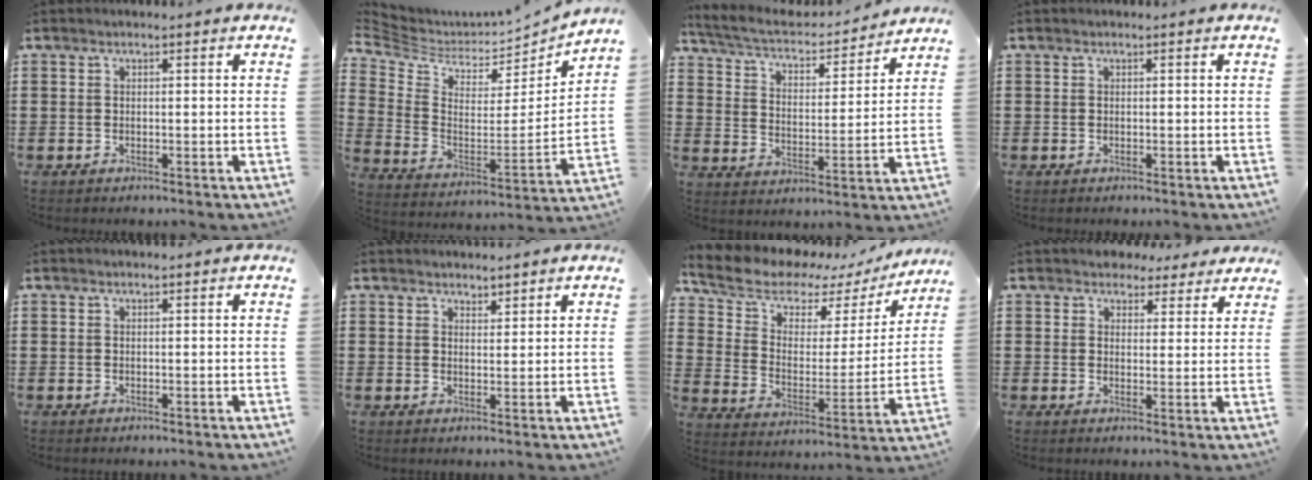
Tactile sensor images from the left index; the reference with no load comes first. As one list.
[{"total": 4.0, "force": [3.5, 1.6, 1.0], "torque": [-0.048, -0.038, 0.056]}, {"total": 4.7, "force": [4.2, 1.0, 1.8], "torque": [-0.059, -0.030, 0.066]}, {"total": 0.0}, {"total": 0.0}, {"total": 2.0, "force": [1.9, 0.5, -0.3], "torque": [0.001, 0.001, 0.037]}, {"total": 8.0, "force": [6.8, 3.6, 2.3], "torque": [-0.080, -0.041, 0.115]}, {"total": 3.6, "force": [3.2, 1.6, 0.5], "torque": [-0.022, 0.001, 0.061]}]